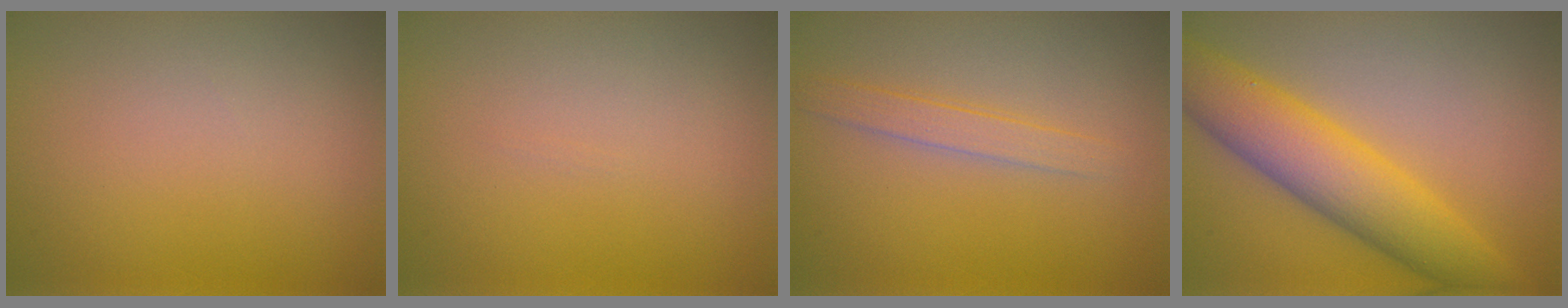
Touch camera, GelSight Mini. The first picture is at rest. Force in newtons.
{"total": 0.0}
{"total": 1.9, "press": 1.9, "slide": 0.1}
{"total": 7.4, "press": 7.4, "slide": 0.2}